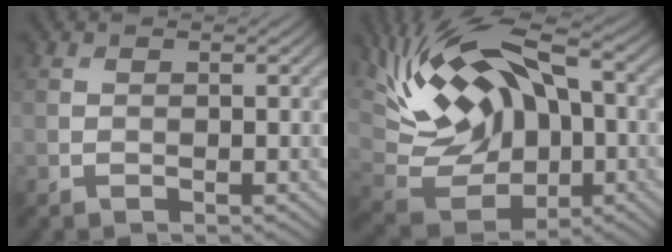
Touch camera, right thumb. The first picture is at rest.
{"total": 16.2, "force": [3.7, 9.3, 12.7], "torque": [-0.264, 0.017, 0.061]}